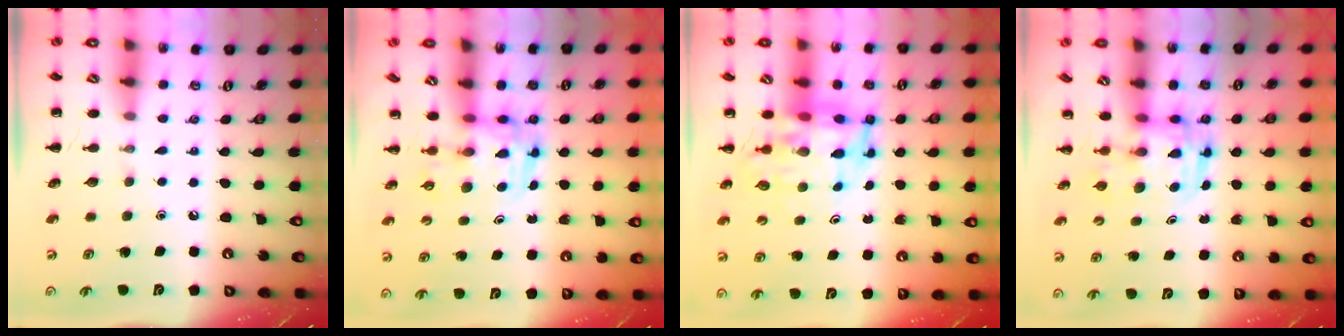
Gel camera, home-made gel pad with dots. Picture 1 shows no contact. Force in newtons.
{"total": 3.5, "press": 3.4, "slide": 0.6}
{"total": 7.4, "press": 7.0, "slide": 2.3}
{"total": 3.3, "press": 3.3, "slide": 0.7}